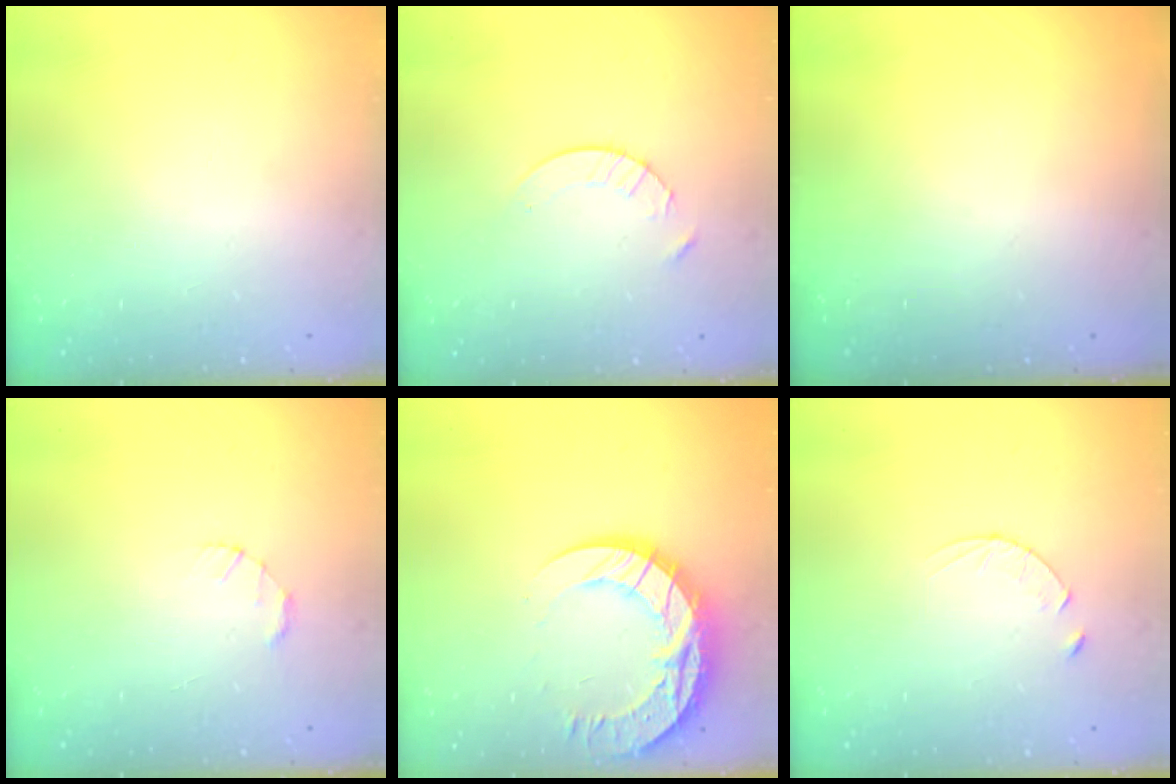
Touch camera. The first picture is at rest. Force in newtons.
{"total": 3.8, "press": 3.7, "slide": 0.5}
{"total": 0.0}
{"total": 1.5, "press": 1.5, "slide": 0.3}
{"total": 16.8, "press": 16.7, "slide": 1.7}
{"total": 3.9, "press": 3.9, "slide": 0.4}